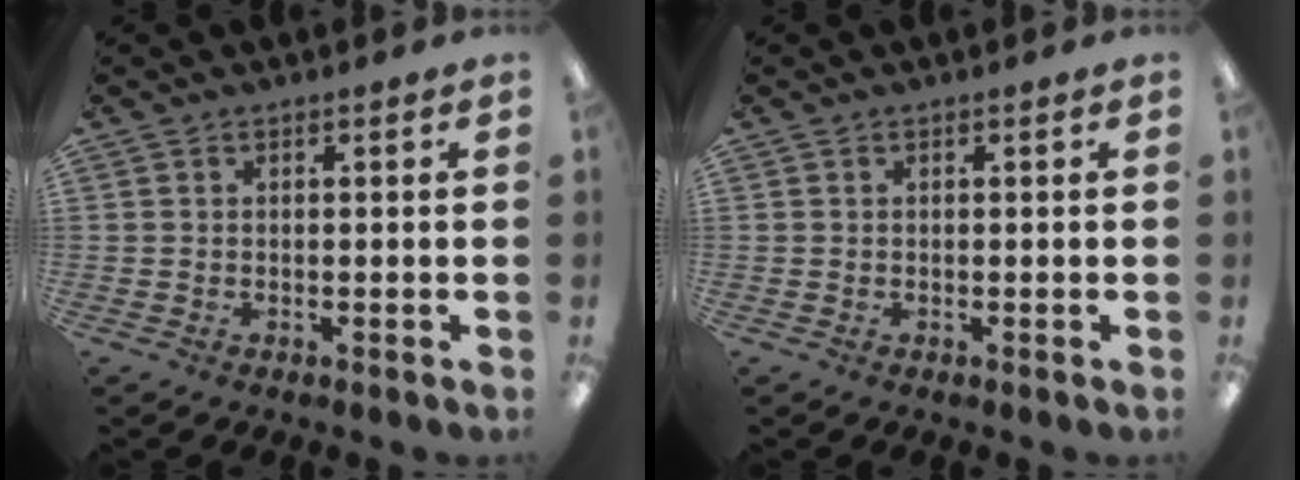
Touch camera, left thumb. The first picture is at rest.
{"total": 0.0}